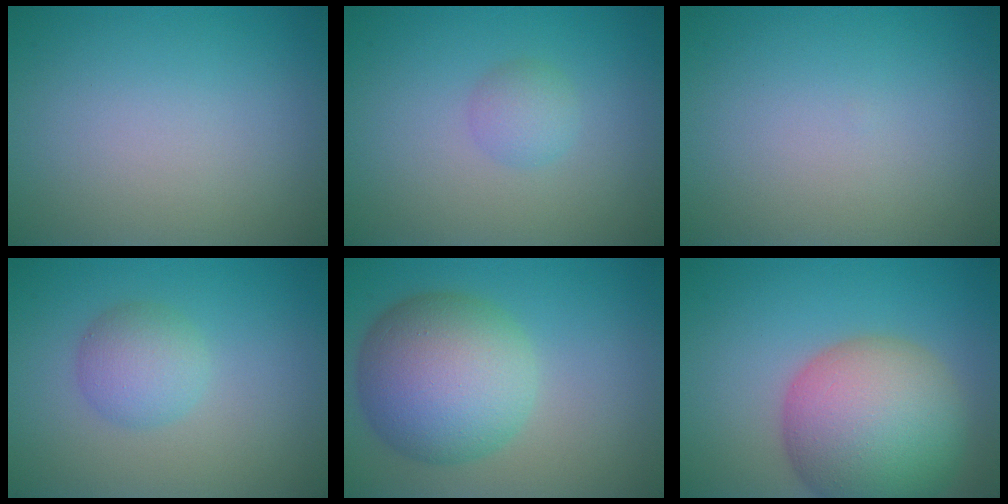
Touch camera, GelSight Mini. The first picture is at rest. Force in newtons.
{"total": 1.7, "press": 1.7, "slide": 0.1}
{"total": 0.0}
{"total": 2.9, "press": 2.9, "slide": 0.1}
{"total": 9.5, "press": 9.5, "slide": 0.6}
{"total": 11.4, "press": 11.4, "slide": 0.6}